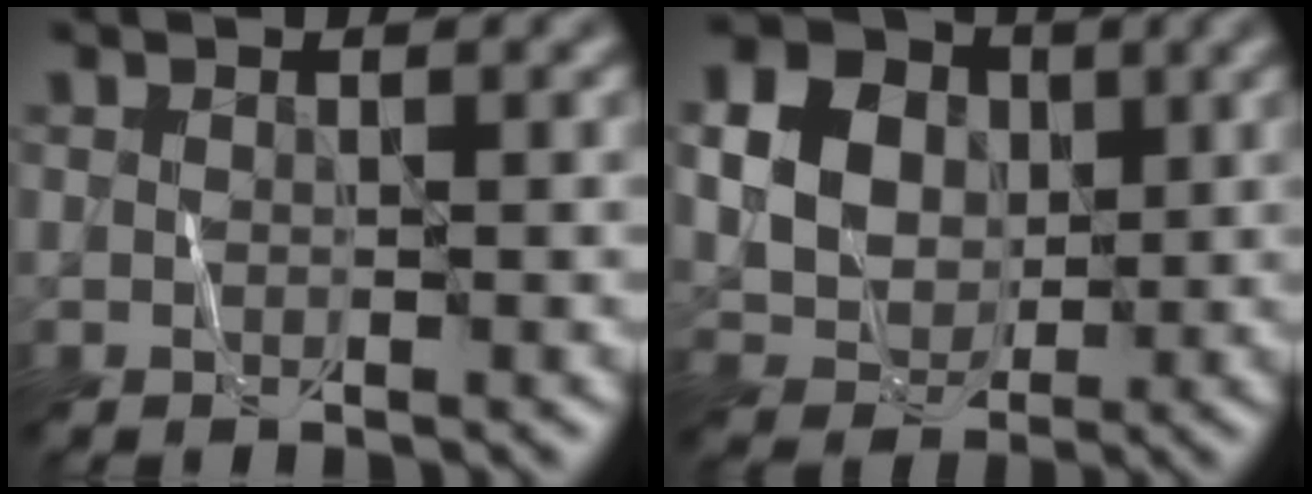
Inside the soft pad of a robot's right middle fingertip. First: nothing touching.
{"total": 15.0, "force": [3.8, 13.1, 6.2], "torque": [-0.165, 0.027, 0.056]}